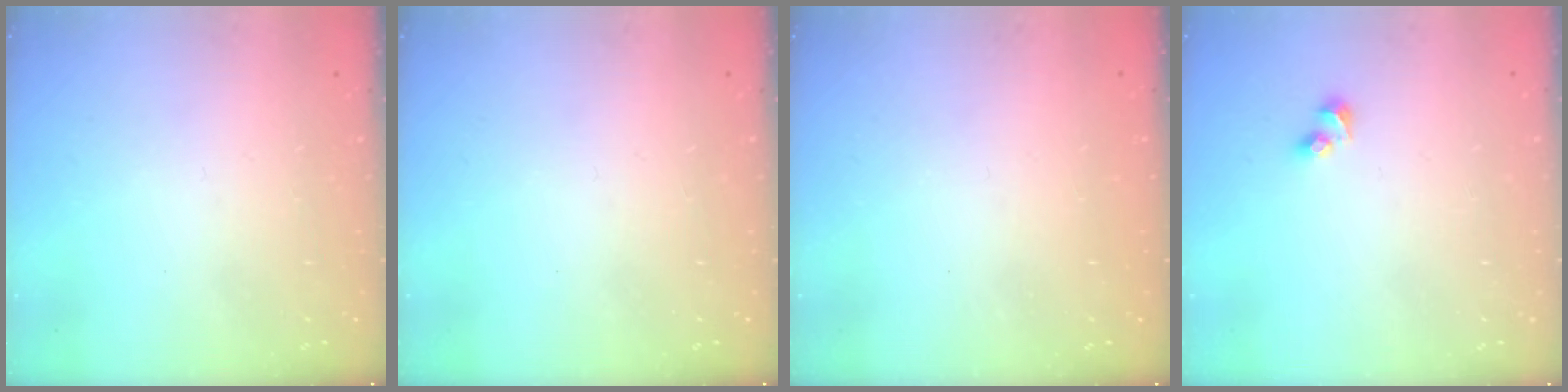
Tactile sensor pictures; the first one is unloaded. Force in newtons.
{"total": 0.0}
{"total": 0.8, "press": 0.7, "slide": 0.3}
{"total": 2.4, "press": 2.2, "slide": 0.9}